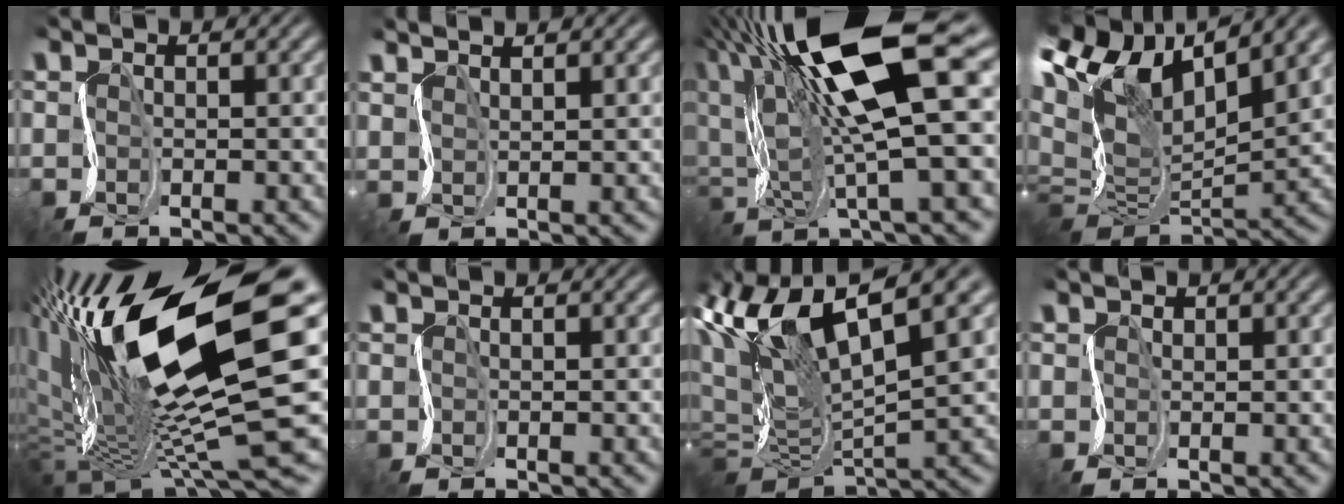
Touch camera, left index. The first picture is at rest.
{"total": 2.7, "force": [2.6, -0.4, -0.4], "torque": [-0.007, -0.001, 0.045]}
{"total": 14.0, "force": [5.7, 2.9, 12.4], "torque": [-0.237, 0.009, 0.101]}
{"total": 12.6, "force": [5.6, 6.1, 9.5], "torque": [-0.206, 0.021, 0.102]}
{"total": 16.8, "force": [4.1, 4.7, 15.6], "torque": [-0.286, -0.010, 0.084]}
{"total": 0.0}
{"total": 10.1, "force": [4.4, 2.7, 8.6], "torque": [-0.185, 0.016, 0.087]}
{"total": 0.8, "force": [0.5, 0.6, 0.1], "torque": [0.003, 0.009, 0.006]}